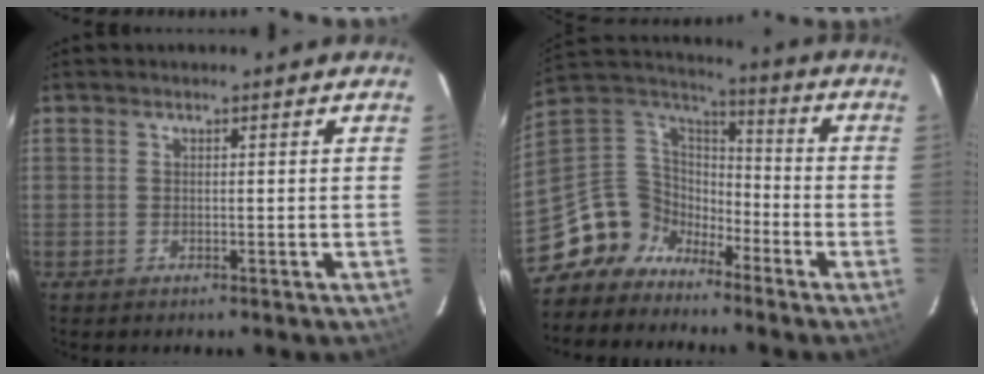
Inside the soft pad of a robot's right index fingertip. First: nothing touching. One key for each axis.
{"total": 11.8, "fx": -9.2, "fy": 7.2, "fz": 1.8, "tx": -0.068, "ty": 0.041, "tz": -0.184}